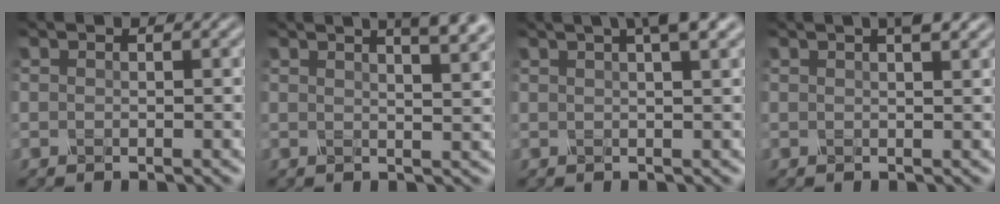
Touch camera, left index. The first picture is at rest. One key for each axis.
{"total": 5.5, "fx": 3.6, "fy": 1.8, "fz": 3.7, "tx": -0.021, "ty": 0.029, "tz": 0.020}
{"total": 4.1, "fx": 2.3, "fy": 0.8, "fz": 3.3, "tx": -0.035, "ty": 0.015, "tz": 0.023}
{"total": 2.1, "fx": 1.3, "fy": 0.4, "fz": 1.6, "tx": -0.016, "ty": 0.005, "tz": 0.015}